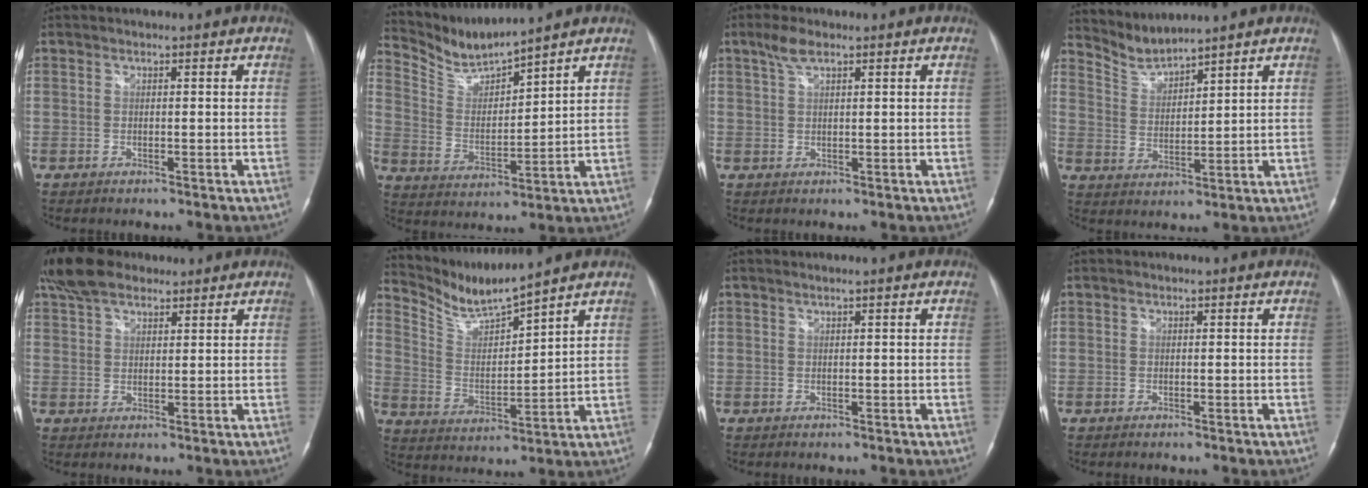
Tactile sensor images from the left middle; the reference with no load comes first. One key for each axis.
{"total": 7.9, "fx": 7.8, "fy": -0.7, "fz": 1.2, "tx": -0.043, "ty": -0.003, "tz": 0.169}
{"total": 2.8, "fx": 1.8, "fy": 0.9, "fz": 1.9, "tx": -0.045, "ty": 0.011, "tz": 0.040}
{"total": 4.7, "fx": 4.7, "fy": -0.7, "fz": -0.4, "tx": -0.004, "ty": -0.005, "tz": 0.103}
{"total": 8.4, "fx": 6.4, "fy": 3.7, "fz": 3.9, "tx": -0.085, "ty": 0.033, "tz": 0.124}
{"total": 8.4, "fx": 8.1, "fy": -1.3, "fz": 1.8, "tx": -0.052, "ty": -0.008, "tz": 0.172}
{"total": 0.5, "fx": 0.4, "fy": -0.2, "fz": 0.3, "tx": -0.013, "ty": 0.002, "tz": 0.013}
{"total": 0.0}